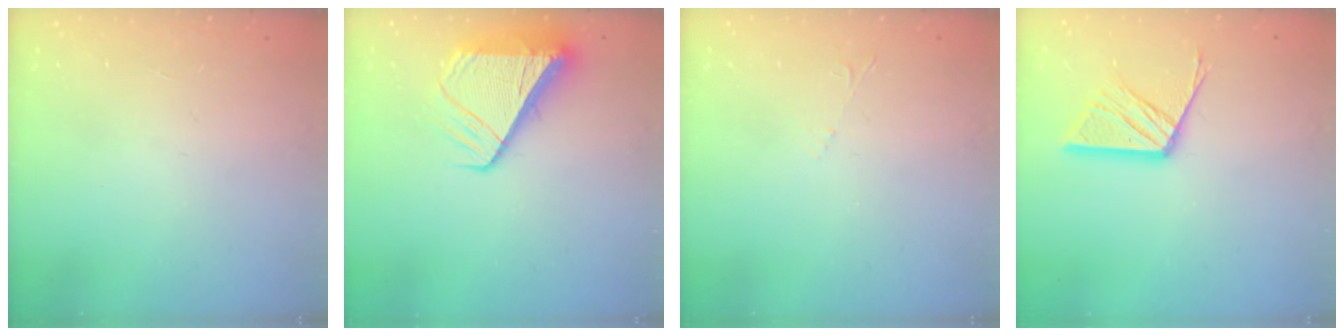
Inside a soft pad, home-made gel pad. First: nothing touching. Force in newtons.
{"total": 10.9, "press": 10.8, "slide": 1.2}
{"total": 3.3, "press": 3.3, "slide": 0.5}
{"total": 12.1, "press": 12.0, "slide": 1.0}